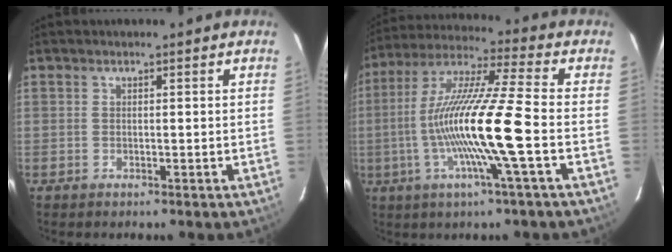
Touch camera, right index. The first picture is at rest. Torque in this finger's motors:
{"motor_torque": [2.13, -0.01, 1.05, 0.21]}